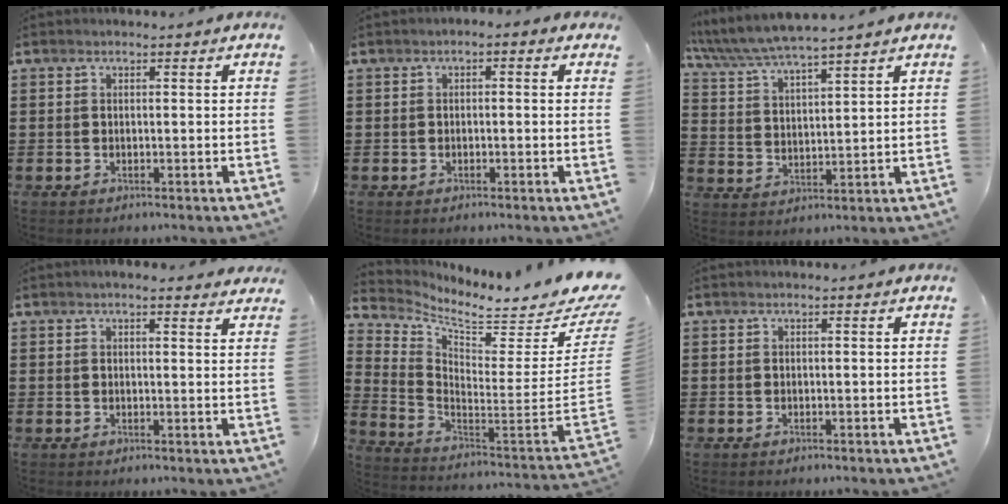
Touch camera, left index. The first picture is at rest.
{"total": 0.9, "force": [-0.7, 0.4, 0.5], "torque": [-0.012, 0.000, -0.014]}
{"total": 5.0, "force": [4.7, -0.1, 1.7], "torque": [-0.052, -0.025, 0.080]}
{"total": 2.3, "force": [2.2, 0.2, 0.8], "torque": [-0.020, 0.001, 0.040]}
{"total": 4.6, "force": [3.8, 0.5, 2.5], "torque": [-0.070, -0.055, 0.055]}
{"total": 0.0}